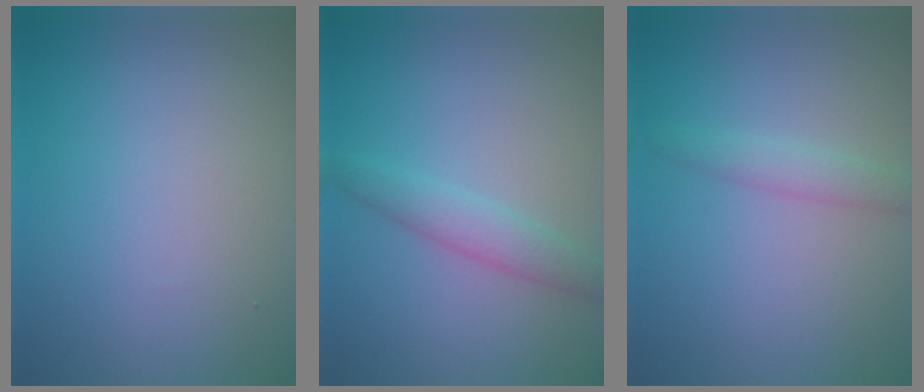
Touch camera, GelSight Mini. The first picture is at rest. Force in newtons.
{"total": 2.5, "press": 2.5, "slide": 0.0}
{"total": 1.7, "press": 1.7, "slide": 0.1}